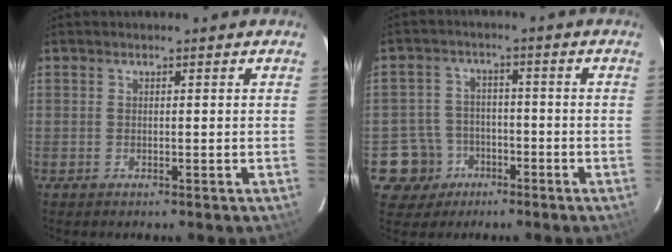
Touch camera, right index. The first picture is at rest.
{"total": 7.4, "force": [-3.5, 6.6, 0.4], "torque": [-0.031, 0.026, -0.052]}